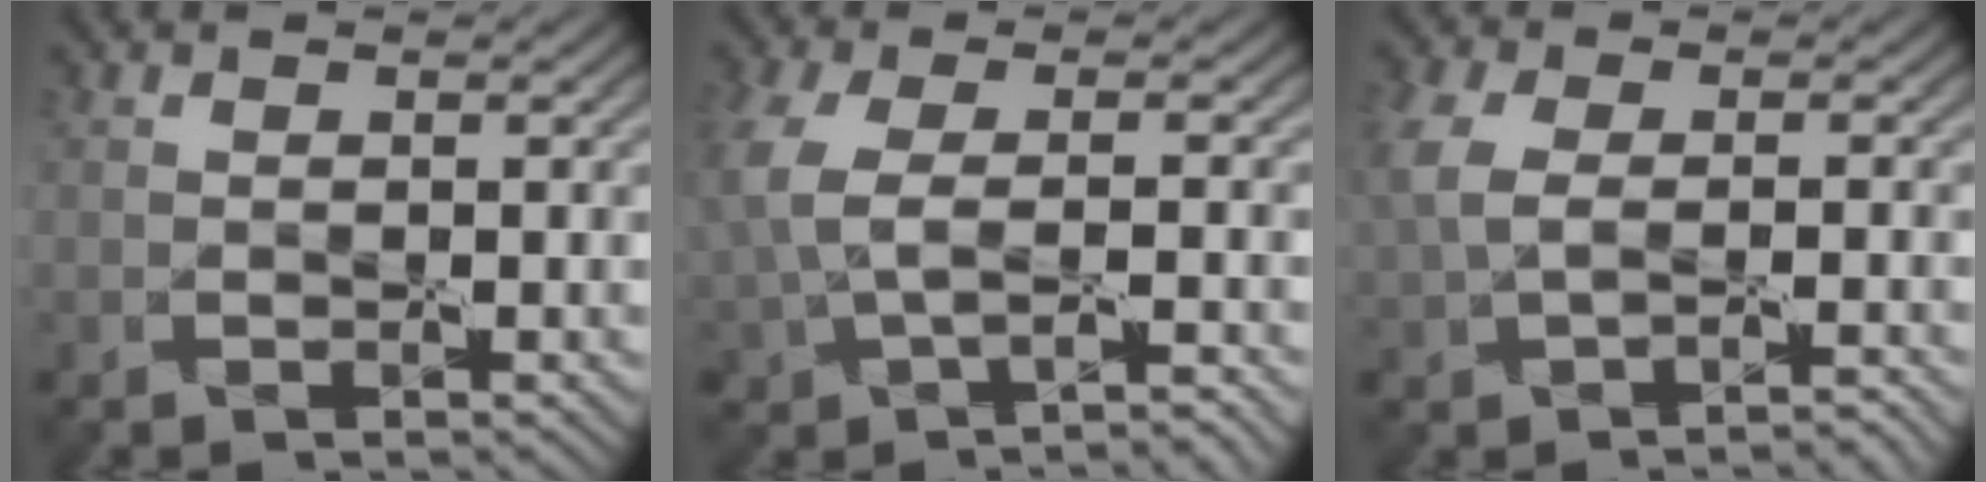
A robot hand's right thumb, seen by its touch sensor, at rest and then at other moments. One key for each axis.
{"total": 4.3, "fx": -0.8, "fy": 1.7, "fz": 3.9, "tx": -0.108, "ty": -0.008, "tz": -0.017}
{"total": 3.9, "fx": -0.4, "fy": 2.1, "fz": 3.3, "tx": -0.082, "ty": 0.000, "tz": -0.005}